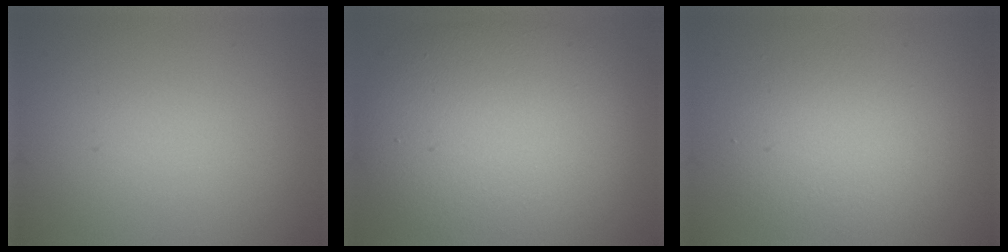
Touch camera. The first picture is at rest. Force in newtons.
{"total": 11.9, "press": 11.8, "slide": 0.7}
{"total": 4.2, "press": 4.2, "slide": 0.3}